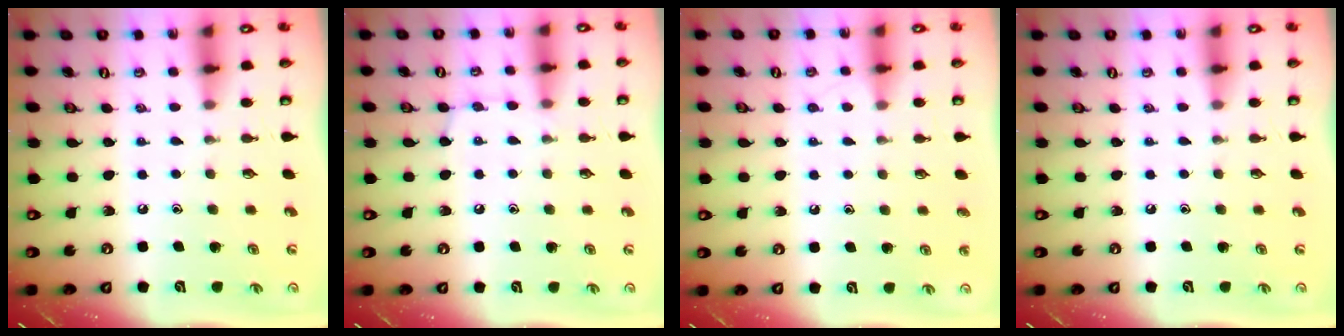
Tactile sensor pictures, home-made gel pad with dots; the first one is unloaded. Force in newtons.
{"total": 7.2, "press": 7.2, "slide": 0.6}
{"total": 5.9, "press": 5.9, "slide": 0.6}
{"total": 0.0}